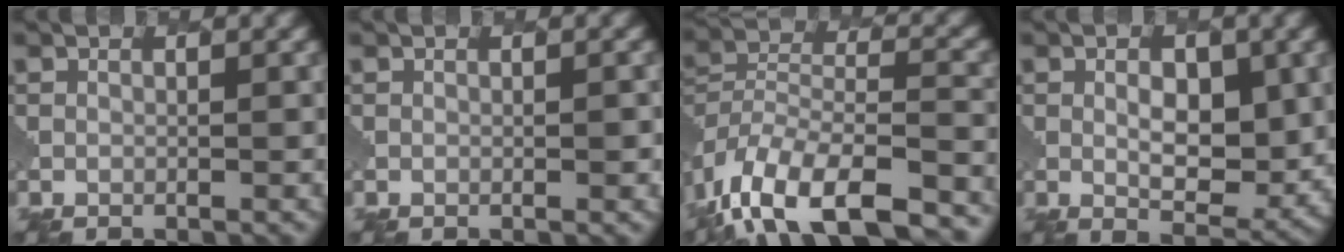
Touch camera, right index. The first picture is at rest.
{"total": 0.7, "force": [0.1, 0.1, 0.7], "torque": [-0.009, 0.001, 0.003]}
{"total": 16.9, "force": [-13.0, 7.0, 8.1], "torque": [-0.149, -0.015, -0.185]}
{"total": 4.3, "force": [0.9, 2.4, 3.5], "torque": [-0.053, -0.007, 0.020]}